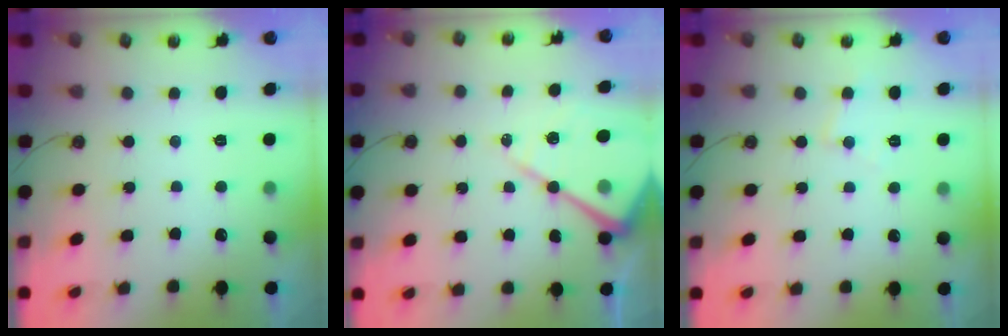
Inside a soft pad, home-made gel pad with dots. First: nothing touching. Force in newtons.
{"total": 15.2, "press": 15.1, "slide": 1.3}
{"total": 5.1, "press": 5.1, "slide": 0.5}